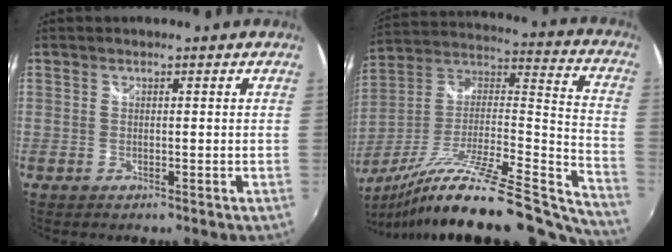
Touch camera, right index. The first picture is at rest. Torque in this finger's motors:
{"motor_torque": [1.07, -1.07, 0.53, 0.17]}